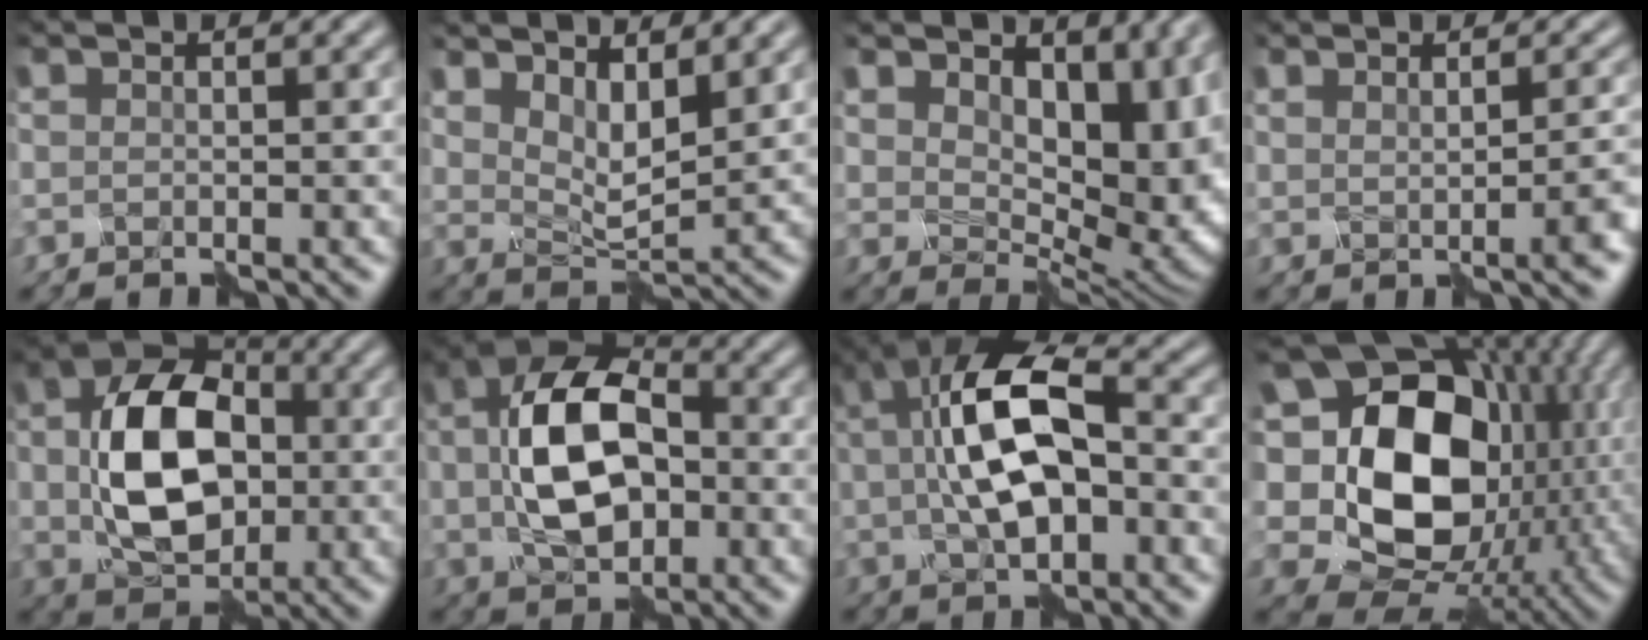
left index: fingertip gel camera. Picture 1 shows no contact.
{"total": 3.3, "force": [2.4, 1.3, 2.0], "torque": [-0.038, -0.008, 0.052]}
{"total": 8.4, "force": [3.0, 5.4, 5.6], "torque": [-0.079, -0.010, 0.057]}
{"total": 1.8, "force": [0.2, 0.7, 1.7], "torque": [-0.013, 0.008, 0.013]}
{"total": 10.5, "force": [0.2, 7.3, 7.5], "torque": [-0.149, 0.006, 0.011]}
{"total": 9.6, "force": [0.1, 6.0, 7.5], "torque": [-0.154, 0.013, 0.005]}
{"total": 8.6, "force": [0.7, 4.1, 7.6], "torque": [-0.139, 0.023, 0.012]}
{"total": 18.9, "force": [1.9, 14.4, 12.0], "torque": [-0.237, 0.016, 0.052]}